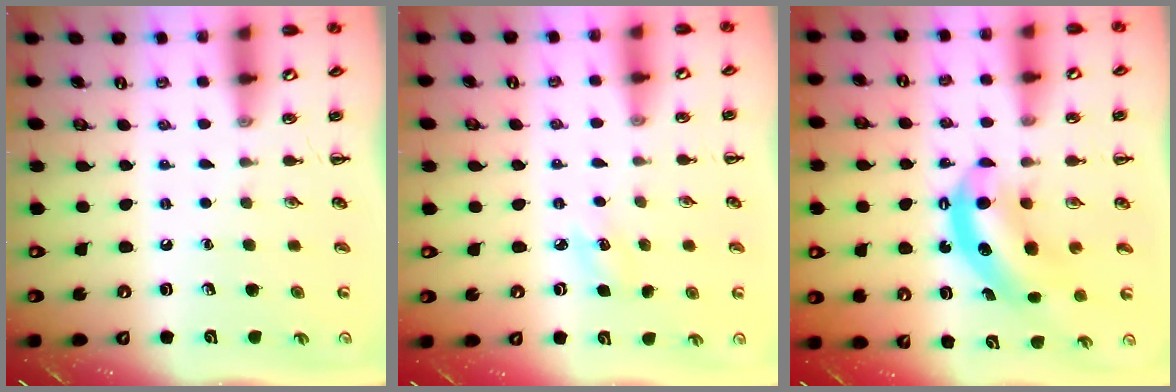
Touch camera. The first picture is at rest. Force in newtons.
{"total": 4.4, "press": 4.2, "slide": 1.3}
{"total": 8.5, "press": 8.4, "slide": 1.5}